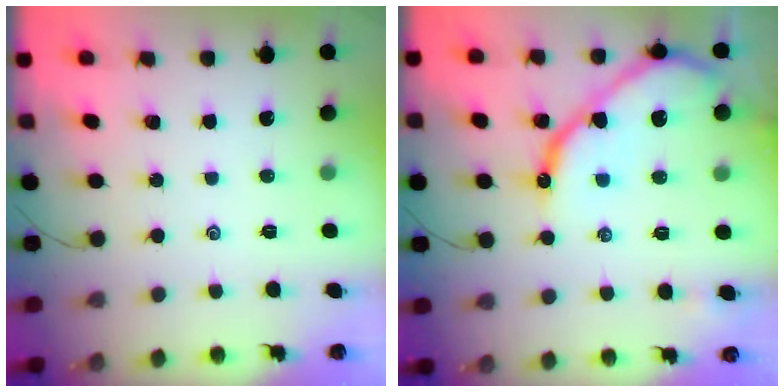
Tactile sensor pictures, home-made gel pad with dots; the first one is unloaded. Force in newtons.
{"total": 13.7, "press": 13.6, "slide": 1.3}